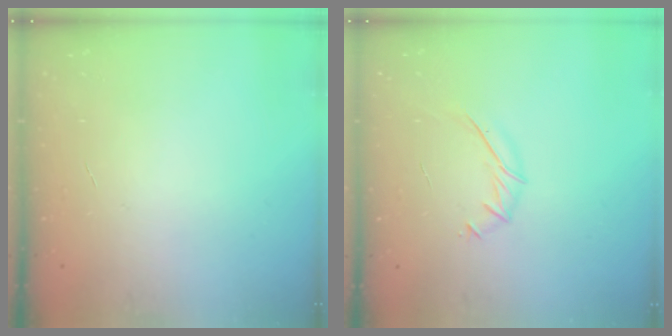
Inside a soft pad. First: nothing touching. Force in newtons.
{"total": 5.5, "press": 5.3, "slide": 1.5}